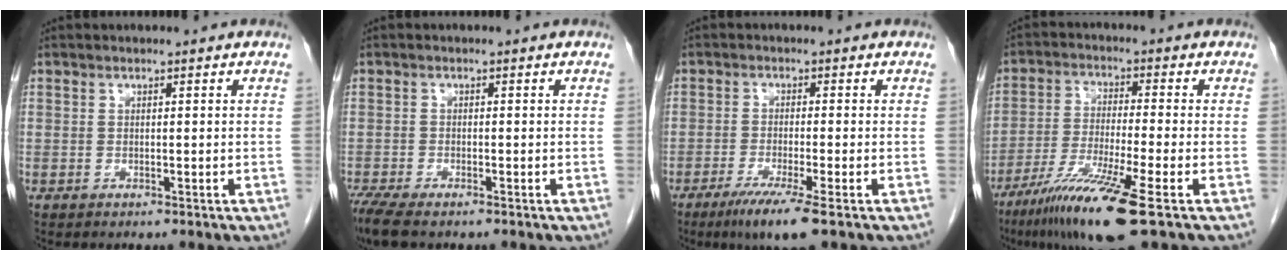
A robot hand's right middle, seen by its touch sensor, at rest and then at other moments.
{"total": 5.1, "force": [-4.0, 1.1, 3.0], "torque": [-0.060, -0.015, -0.068]}
{"total": 6.5, "force": [-4.0, -0.3, 5.0], "torque": [-0.089, -0.020, -0.072]}
{"total": 12.4, "force": [-7.3, -0.5, 10.0], "torque": [-0.196, -0.037, -0.132]}